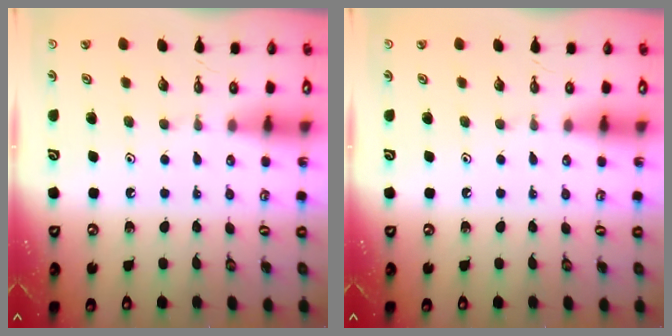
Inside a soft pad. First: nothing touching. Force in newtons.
{"total": 0.0}